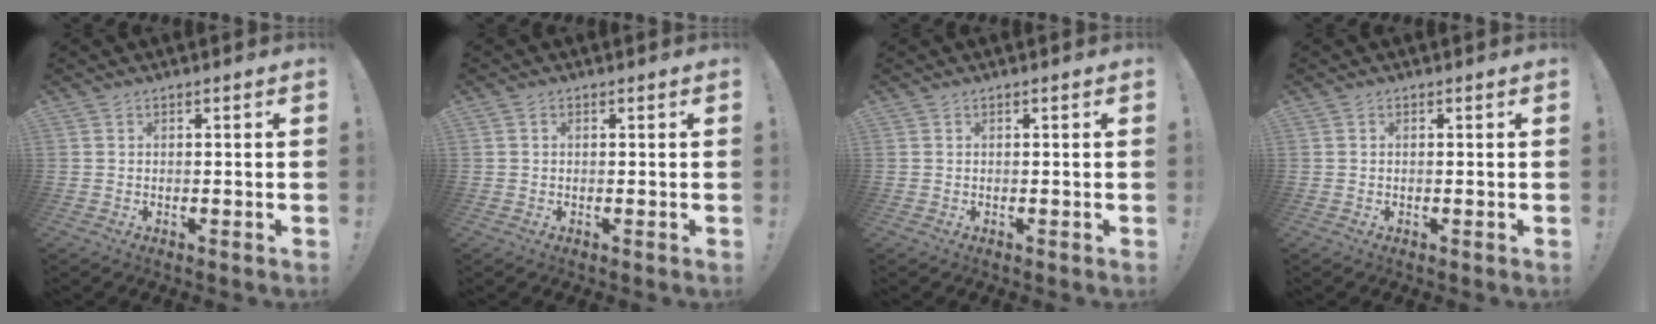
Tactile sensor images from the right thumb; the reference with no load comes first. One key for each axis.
{"total": 0.6, "fx": 0.1, "fy": 0.5, "fz": 0.2, "tx": -0.002, "ty": 0.000, "tz": 0.002}
{"total": 0.0}
{"total": 0.0}